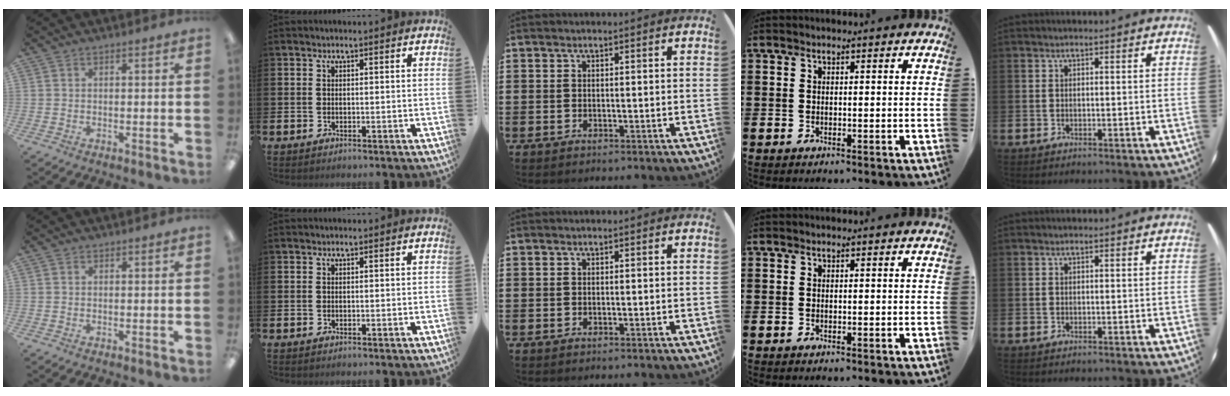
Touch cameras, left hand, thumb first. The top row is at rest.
{}